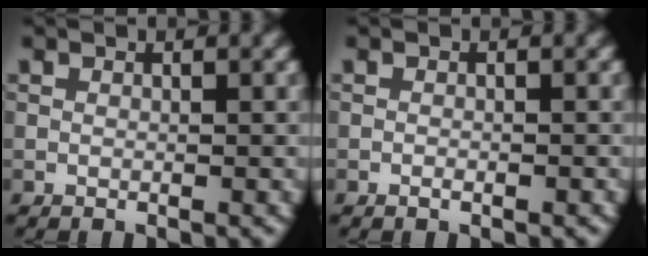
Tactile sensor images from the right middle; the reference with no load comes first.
{"total": 0.6, "force": [-0.4, 0.2, 0.5], "torque": [-0.007, -0.001, -0.006]}